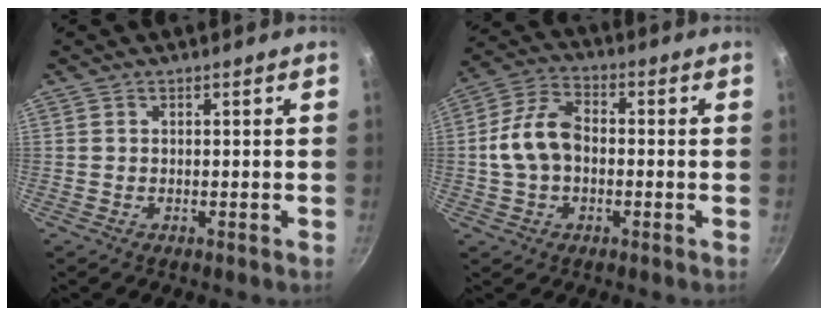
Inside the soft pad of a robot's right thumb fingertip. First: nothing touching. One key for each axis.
{"total": 10.2, "fx": -0.7, "fy": 7.0, "fz": 7.4, "tx": -0.128, "ty": 0.032, "tz": -0.024}